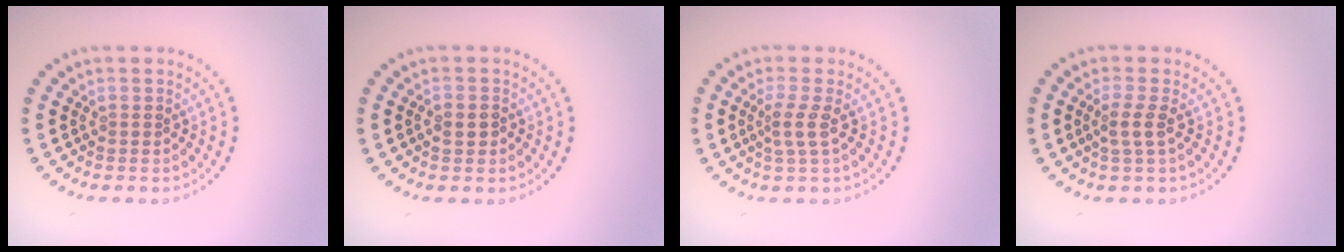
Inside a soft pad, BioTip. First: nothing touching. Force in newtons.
{"total": 1.5, "press": 1.5, "slide": 0.4}
{"total": 2.1, "press": 1.4, "slide": 1.5}
{"total": 1.7, "press": 1.3, "slide": 1.1}